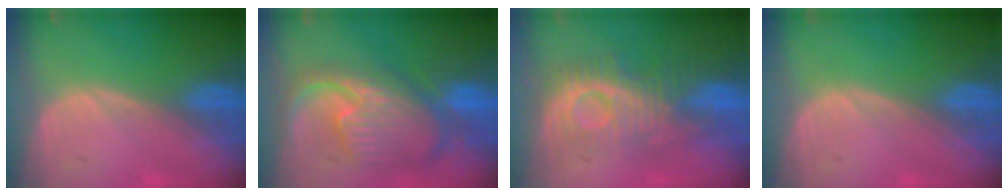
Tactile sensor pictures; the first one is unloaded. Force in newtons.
{"total": 11.8, "press": 10.2, "slide": 6.0}
{"total": 8.8, "press": 8.7, "slide": 1.1}
{"total": 0.0}